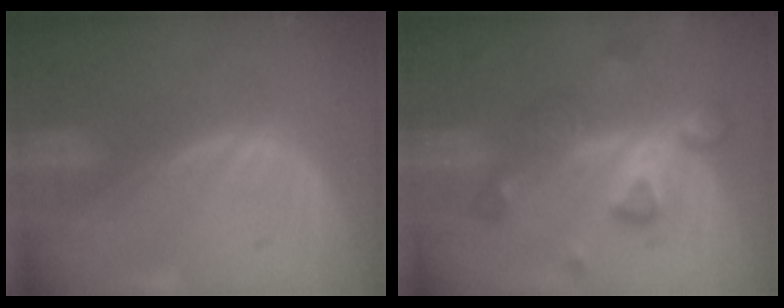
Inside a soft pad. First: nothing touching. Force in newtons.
{"total": 7.9, "press": 7.0, "slide": 3.6}